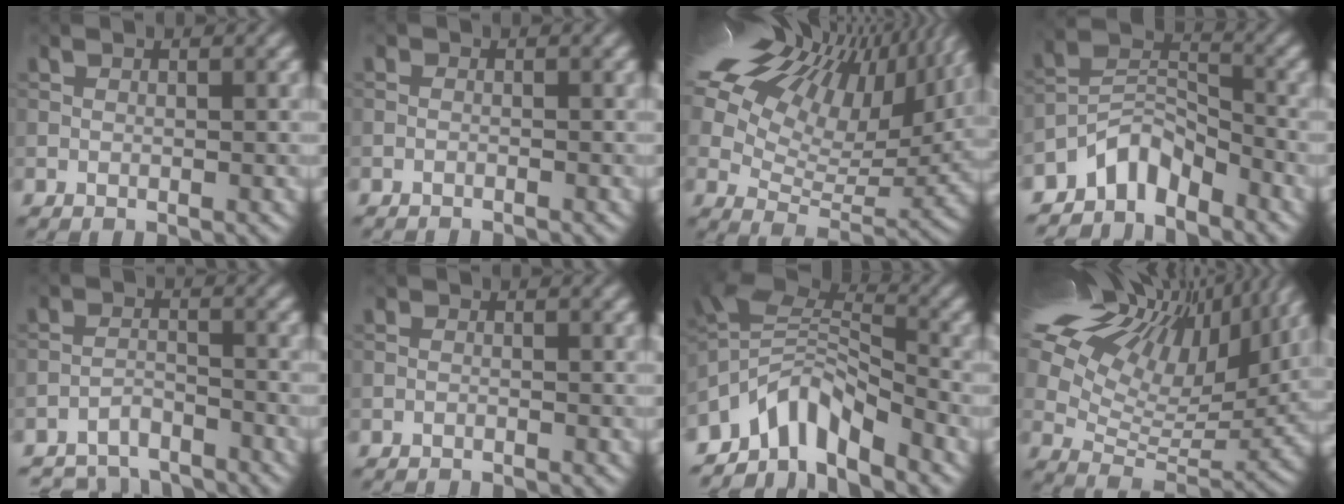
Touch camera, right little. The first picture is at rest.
{"total": 1.5, "force": [-1.4, 0.2, 0.3], "torque": [-0.002, -0.002, -0.022]}
{"total": 20.6, "force": [12.1, 10.1, 13.2], "torque": [-0.252, 0.077, 0.190]}
{"total": 5.0, "force": [-4.2, 2.1, 1.6], "torque": [-0.017, 0.005, -0.093]}
{"total": 5.7, "force": [-5.4, 1.5, 1.0], "torque": [-0.015, -0.010, -0.101]}
{"total": 2.0, "force": [-1.9, 0.2, 0.4], "torque": [-0.009, 0.000, -0.030]}
{"total": 7.5, "force": [-5.1, 3.5, 4.2], "torque": [-0.057, 0.005, -0.111]}
{"total": 19.6, "force": [11.6, 8.9, 13.0], "torque": [-0.250, 0.071, 0.187]}